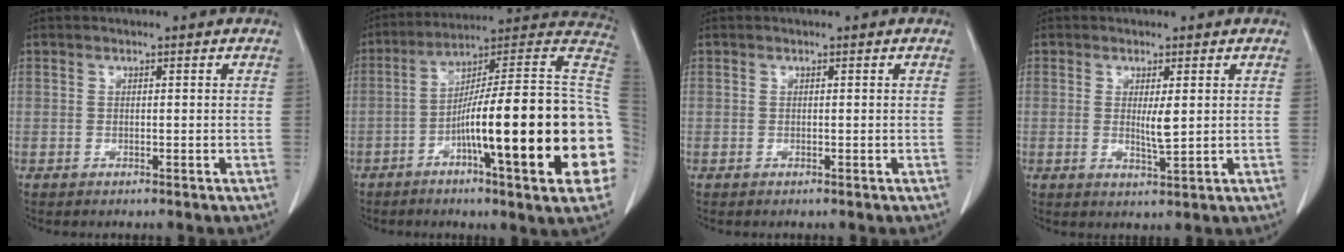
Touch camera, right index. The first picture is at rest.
{"total": 27.4, "force": [-5.2, 1.5, 26.9], "torque": [-0.287, 0.015, -0.087]}
{"total": 0.0}
{"total": 2.8, "force": [0.6, 0.3, 2.7], "torque": [-0.047, -0.007, 0.016]}